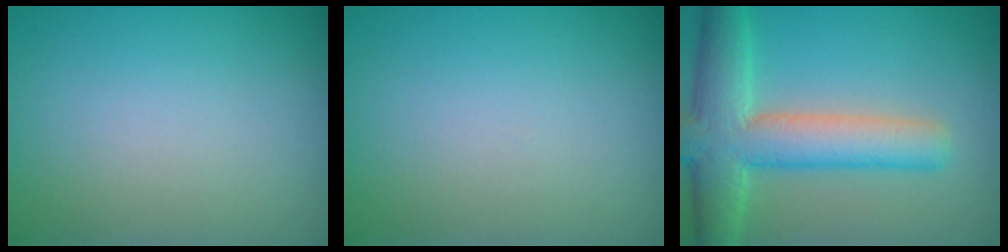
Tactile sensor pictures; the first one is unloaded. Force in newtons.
{"total": 0.0}
{"total": 7.6, "press": 7.6, "slide": 0.4}